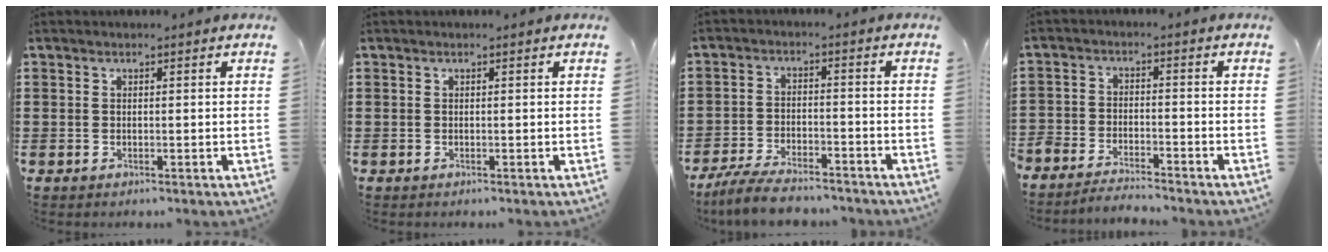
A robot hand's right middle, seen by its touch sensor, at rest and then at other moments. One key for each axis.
{"total": 0.0}
{"total": 5.9, "fx": -5.4, "fy": 1.0, "fz": 2.3, "tx": -0.056, "ty": -0.002, "tz": -0.108}
{"total": 3.9, "fx": -3.9, "fy": 0.5, "fz": -0.2, "tx": -0.003, "ty": 0.004, "tz": -0.084}